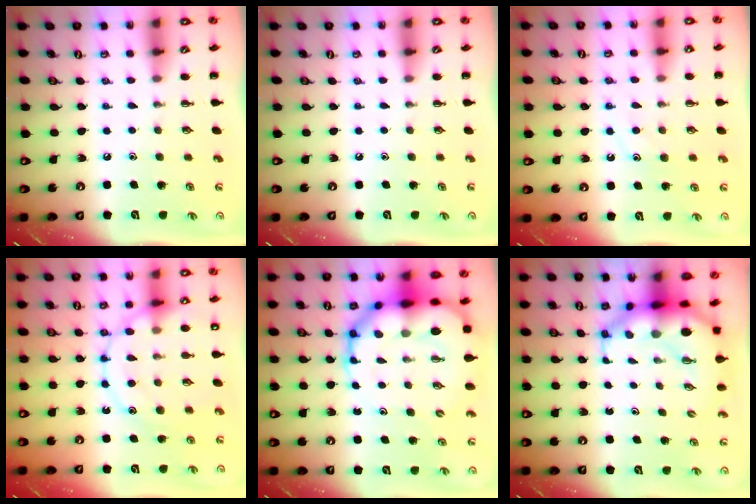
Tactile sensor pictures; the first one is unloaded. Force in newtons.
{"total": 0.0}
{"total": 9.6, "press": 9.5, "slide": 0.9}
{"total": 17.0, "press": 16.9, "slide": 1.5}
{"total": 19.4, "press": 18.7, "slide": 5.1}
{"total": 8.8, "press": 8.5, "slide": 2.3}